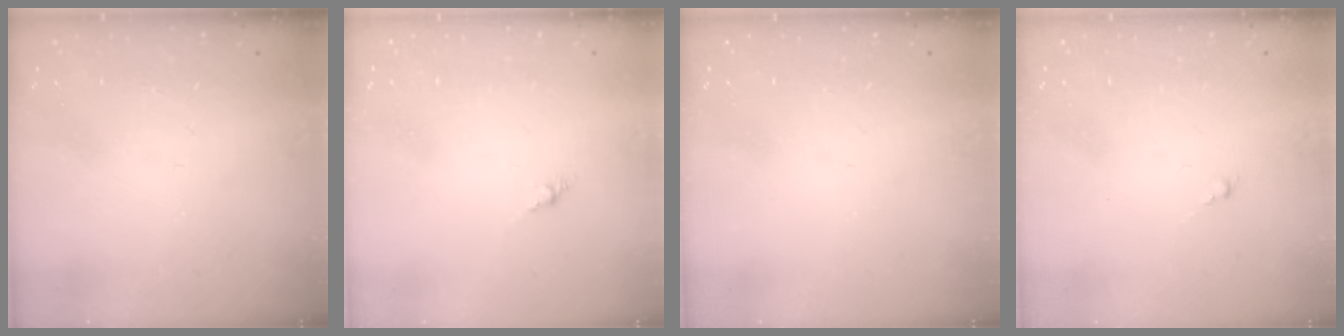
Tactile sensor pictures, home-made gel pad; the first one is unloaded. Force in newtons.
{"total": 1.5, "press": 1.4, "slide": 0.6}
{"total": 0.0}
{"total": 0.5, "press": 0.4, "slide": 0.4}